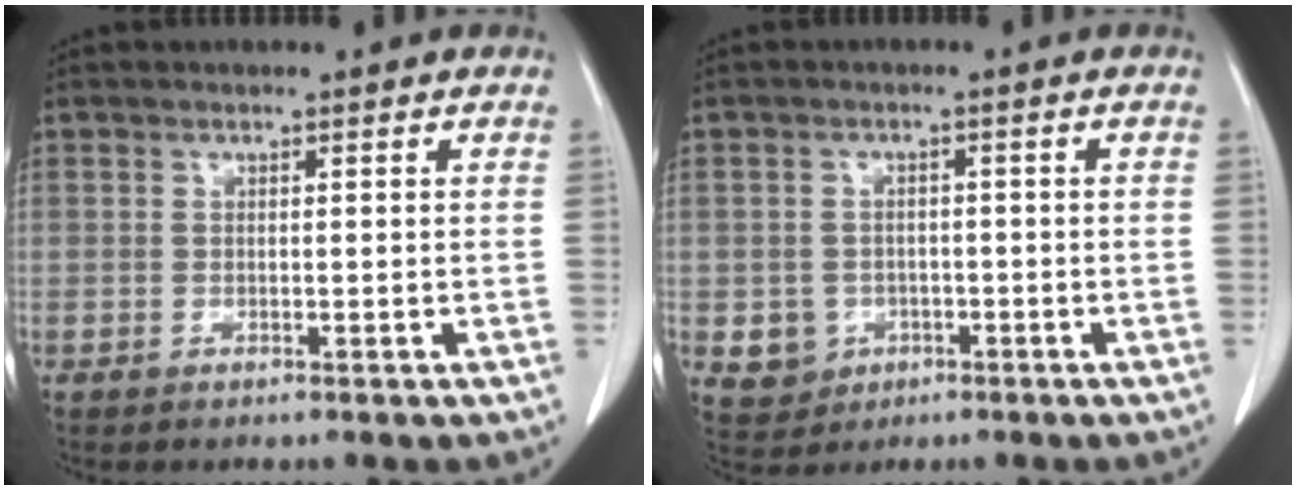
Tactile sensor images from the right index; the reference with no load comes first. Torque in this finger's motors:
{"motor_torque": [-0.41, -0.21, -0.43, -0.17]}